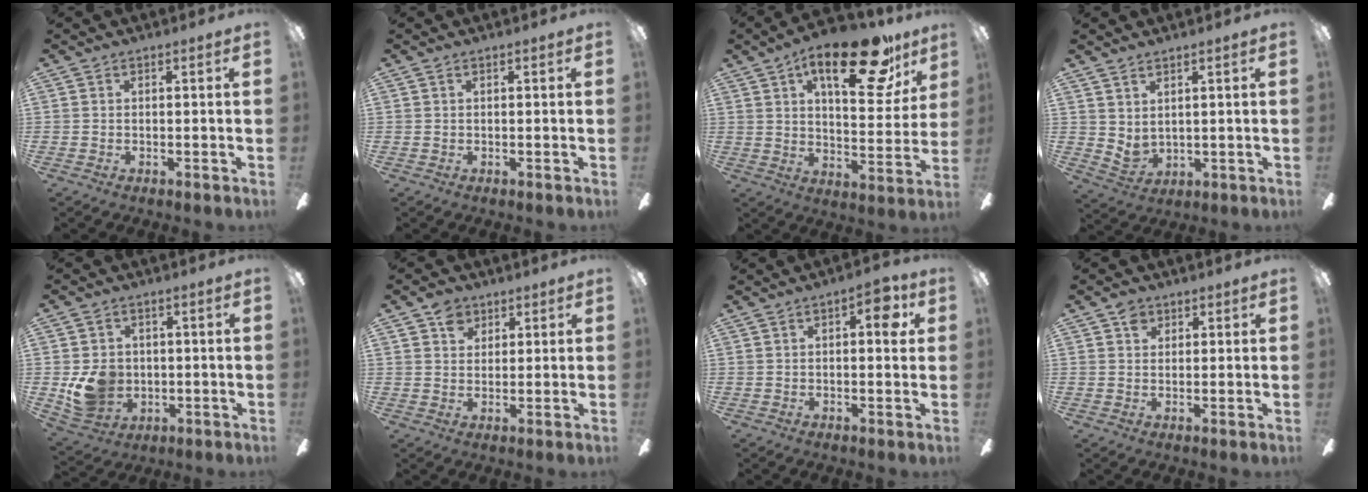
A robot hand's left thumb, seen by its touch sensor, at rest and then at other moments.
{"total": 0.0}
{"total": 22.2, "force": [13.5, 8.4, 15.5], "torque": [-0.220, -0.068, 0.211]}
{"total": 3.7, "force": [2.5, 1.9, 1.9], "torque": [-0.055, -0.024, 0.047]}
{"total": 9.7, "force": [-0.5, 8.5, 4.6], "torque": [-0.103, 0.009, -0.003]}
{"total": 5.3, "force": [3.1, 4.1, 1.5], "torque": [-0.020, 0.001, 0.056]}
{"total": 5.9, "force": [1.8, 2.3, 5.0], "torque": [-0.060, -0.002, 0.021]}
{"total": 3.0, "force": [1.7, 2.2, 1.1], "torque": [-0.018, 0.003, 0.030]}